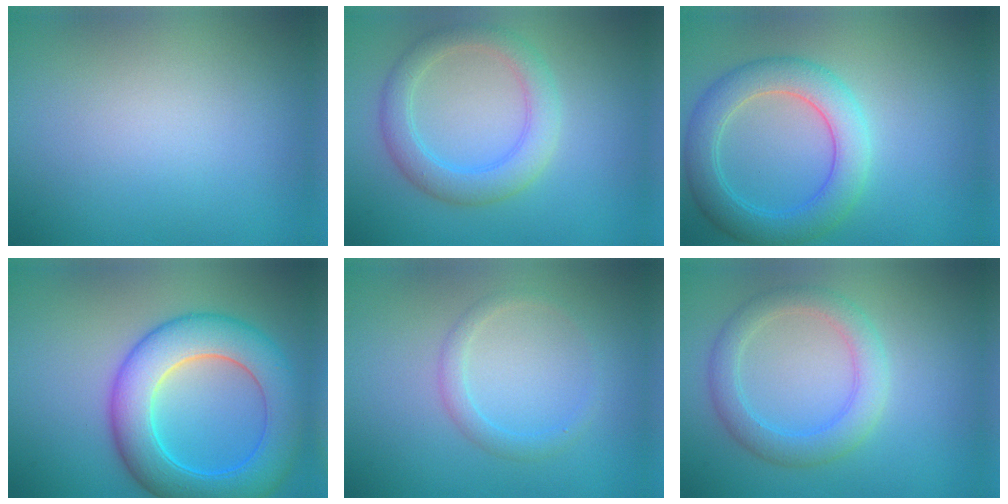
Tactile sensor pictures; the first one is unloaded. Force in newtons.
{"total": 3.8, "press": 3.8, "slide": 0.3}
{"total": 5.3, "press": 5.3, "slide": 0.2}
{"total": 8.6, "press": 8.6, "slide": 0.2}
{"total": 1.5, "press": 1.5, "slide": 0.1}
{"total": 3.5, "press": 3.5, "slide": 0.2}